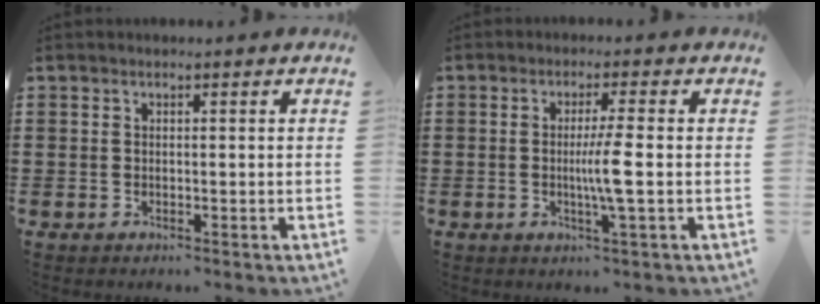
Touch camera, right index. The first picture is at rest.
{"total": 4.7, "force": [-0.5, -0.3, 4.6], "torque": [-0.089, -0.012, -0.016]}